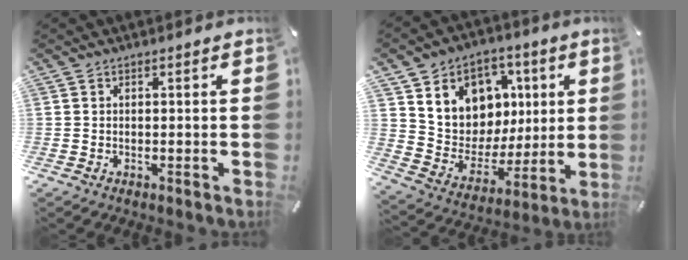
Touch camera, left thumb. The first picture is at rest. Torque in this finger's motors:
{"motor_torque": [2.48, 2.53, 1.42, -1.35, 0.14]}